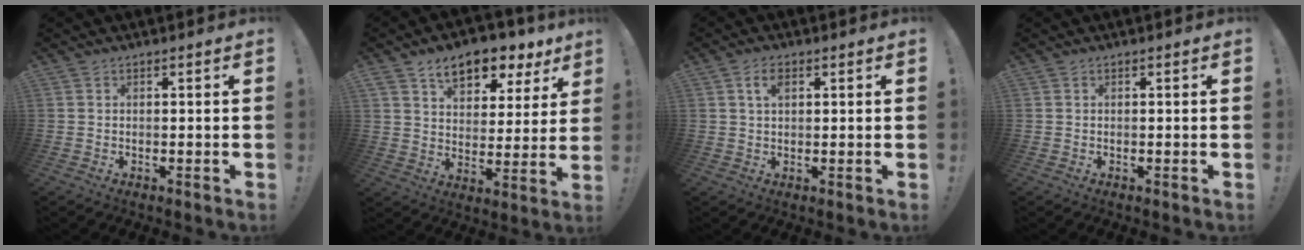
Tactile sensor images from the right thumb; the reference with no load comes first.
{"total": 12.0, "force": [7.9, 6.6, 6.1], "torque": [-0.087, -0.051, 0.141]}
{"total": 3.8, "force": [1.6, 2.0, 2.7], "torque": [-0.044, 0.001, 0.025]}
{"total": 0.0}